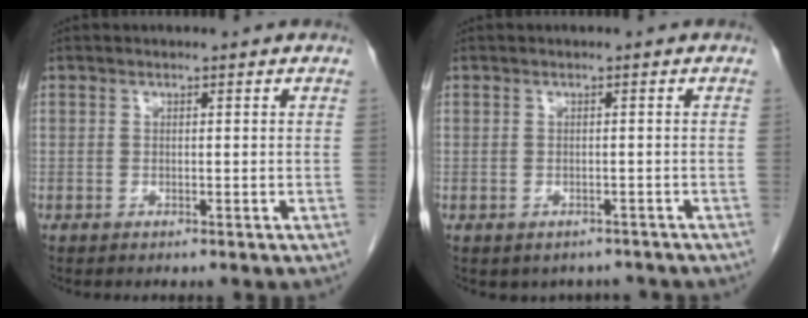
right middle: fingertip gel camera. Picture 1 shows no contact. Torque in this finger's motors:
{"motor_torque": [0.02, -0.02, 0.00, 0.00]}